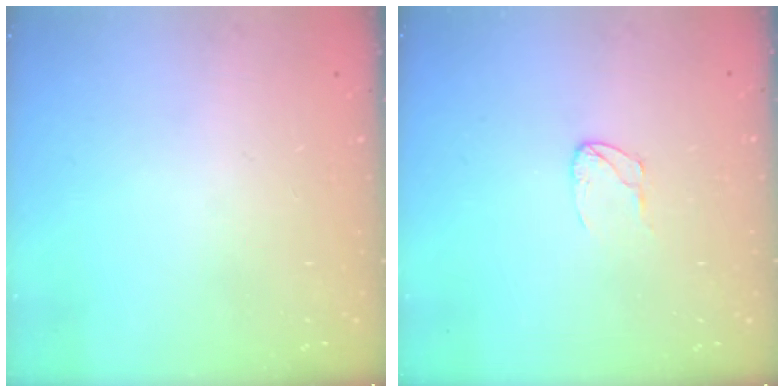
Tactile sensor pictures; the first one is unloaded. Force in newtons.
{"total": 3.9, "press": 3.9, "slide": 0.3}